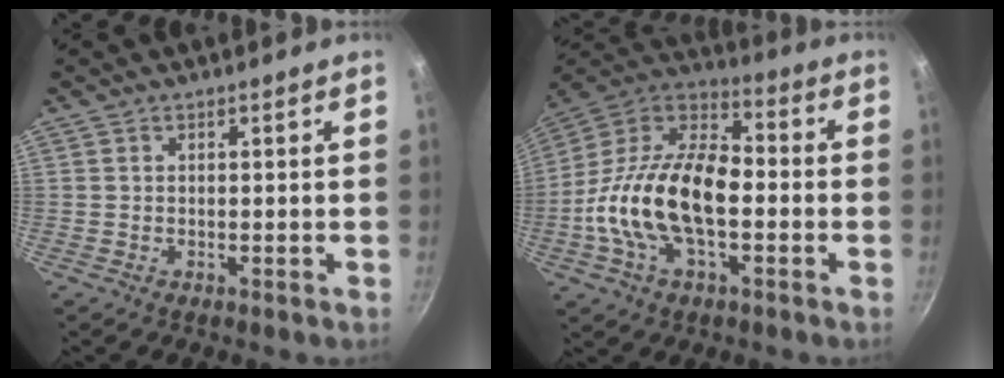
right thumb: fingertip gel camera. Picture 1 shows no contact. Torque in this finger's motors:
{"motor_torque": [1.05, 2.10, 1.36, -0.94, 0.54]}